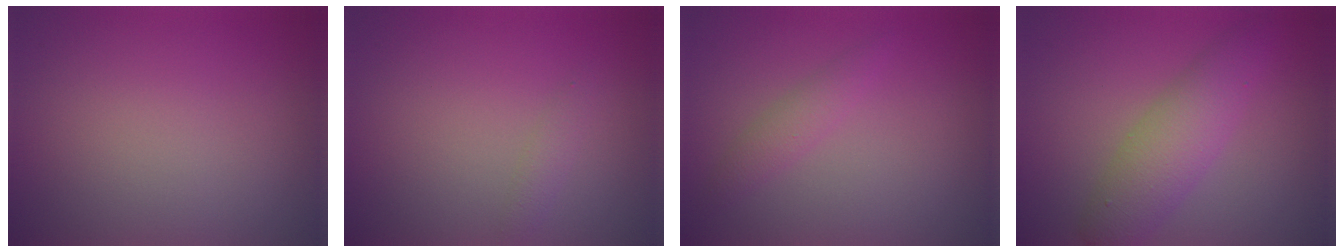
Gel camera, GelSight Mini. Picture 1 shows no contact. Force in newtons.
{"total": 0.9, "press": 0.9, "slide": 0.1}
{"total": 1.5, "press": 1.5, "slide": 0.0}
{"total": 4.7, "press": 4.7, "slide": 0.1}